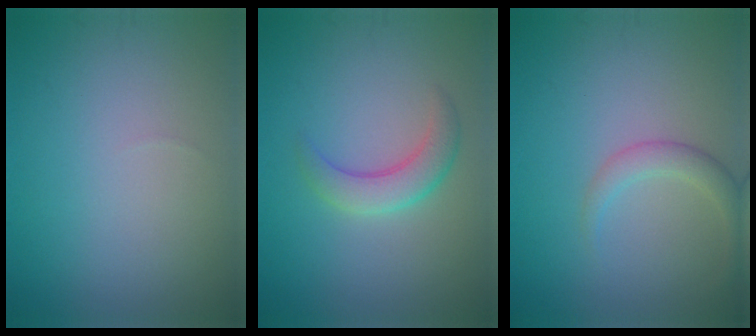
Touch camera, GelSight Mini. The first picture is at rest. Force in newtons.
{"total": 3.1, "press": 3.1, "slide": 0.0}
{"total": 2.0, "press": 2.0, "slide": 0.0}